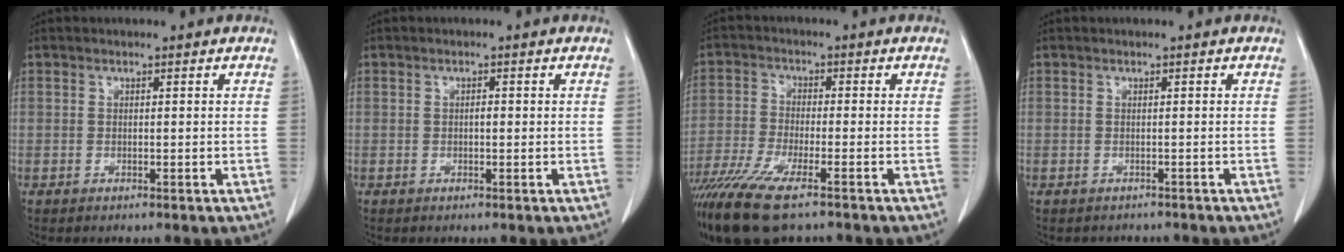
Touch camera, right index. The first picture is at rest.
{"total": 0.7, "force": [-0.1, 0.3, 0.7], "torque": [-0.013, 0.001, -0.001]}
{"total": 13.5, "force": [-9.7, 2.5, 9.1], "torque": [-0.185, -0.034, -0.172]}
{"total": 3.1, "force": [-2.8, 1.5, 0.3], "torque": [-0.008, 0.001, -0.036]}